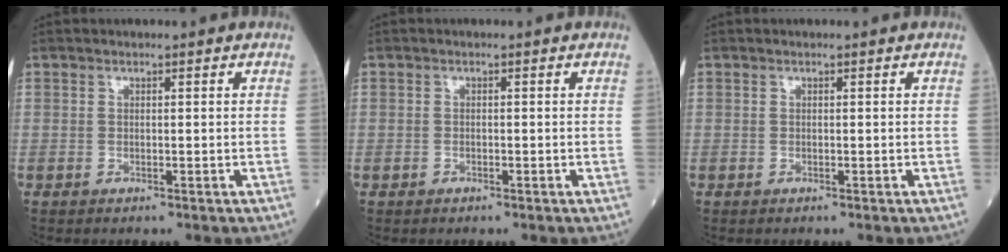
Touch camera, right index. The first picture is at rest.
{"total": 0.6, "force": [-0.3, 0.5, 0.2], "torque": [-0.004, 0.001, -0.004]}
{"total": 0.0}